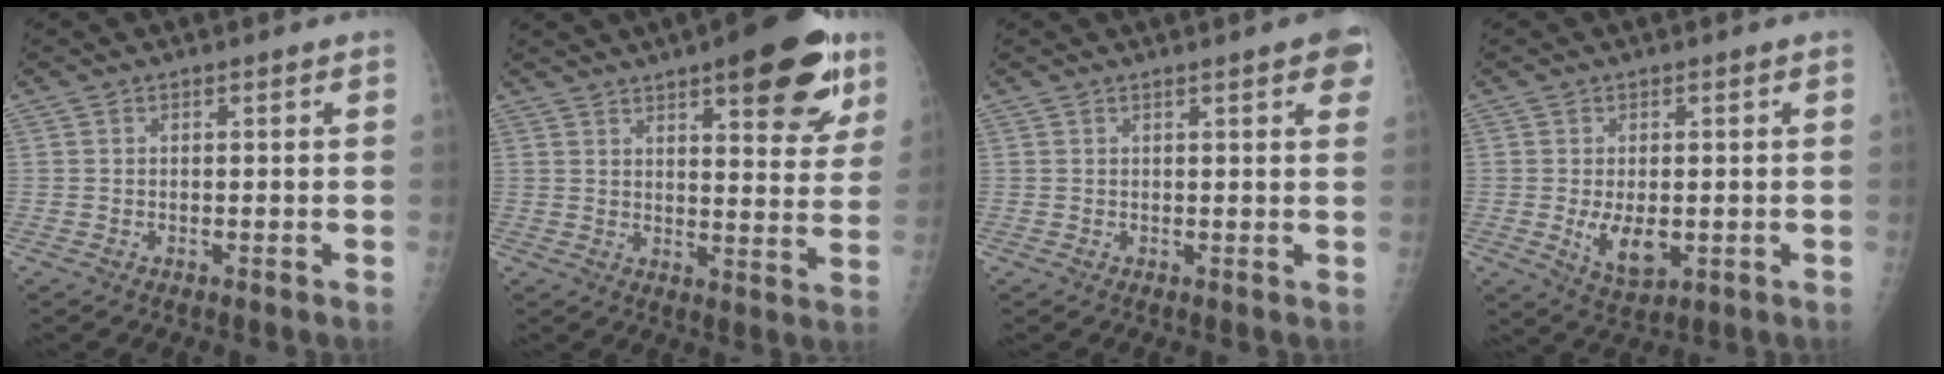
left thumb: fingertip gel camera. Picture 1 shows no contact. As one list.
[{"total": 17.3, "force": [9.6, 5.8, 13.1], "torque": [-0.132, -0.038, 0.127]}, {"total": 4.5, "force": [2.2, 1.0, 3.8], "torque": [-0.031, -0.002, 0.021]}, {"total": 6.6, "force": [-1.0, 3.7, 5.3], "torque": [-0.081, -0.012, -0.005]}]